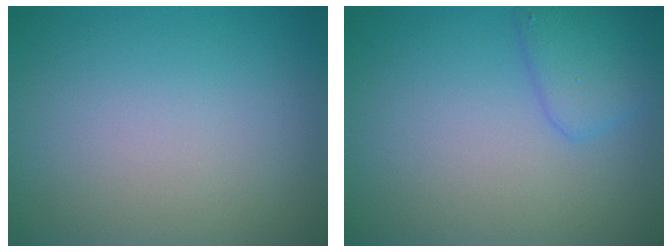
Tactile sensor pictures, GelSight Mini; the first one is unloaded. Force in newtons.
{"total": 2.5, "press": 2.5, "slide": 0.2}